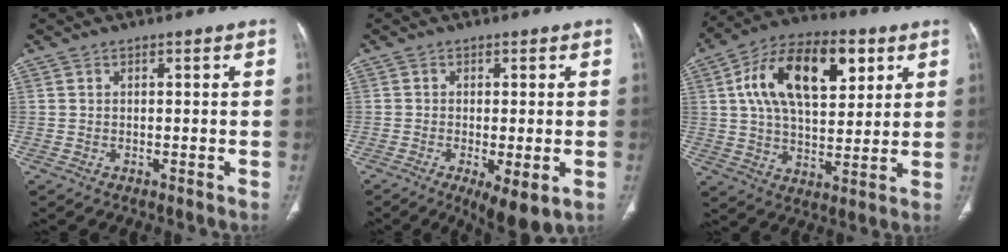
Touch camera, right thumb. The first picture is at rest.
{"total": 8.0, "force": [-3.1, 2.4, 7.0], "torque": [-0.108, -0.016, -0.046]}
{"total": 20.4, "force": [6.9, 11.0, 15.7], "torque": [-0.236, -0.002, 0.110]}